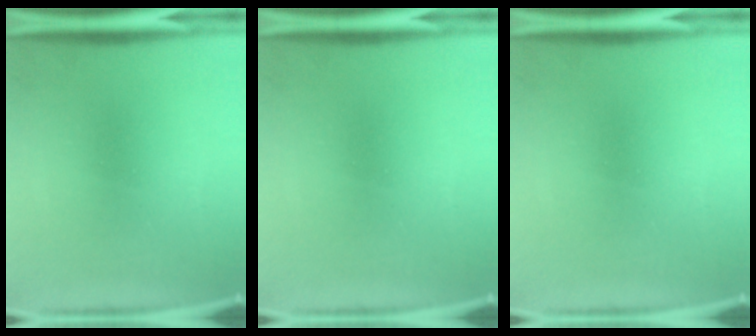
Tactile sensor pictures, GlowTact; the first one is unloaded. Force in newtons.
{"total": 0.0}
{"total": 0.0}